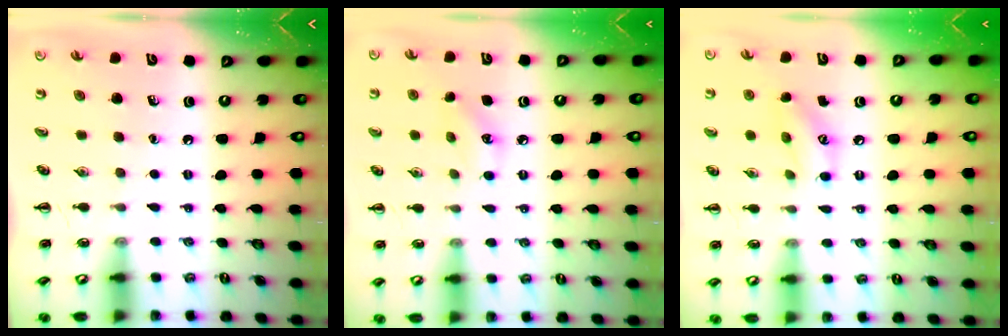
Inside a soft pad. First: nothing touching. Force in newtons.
{"total": 5.8, "press": 5.5, "slide": 1.6}
{"total": 8.9, "press": 8.9, "slide": 0.9}